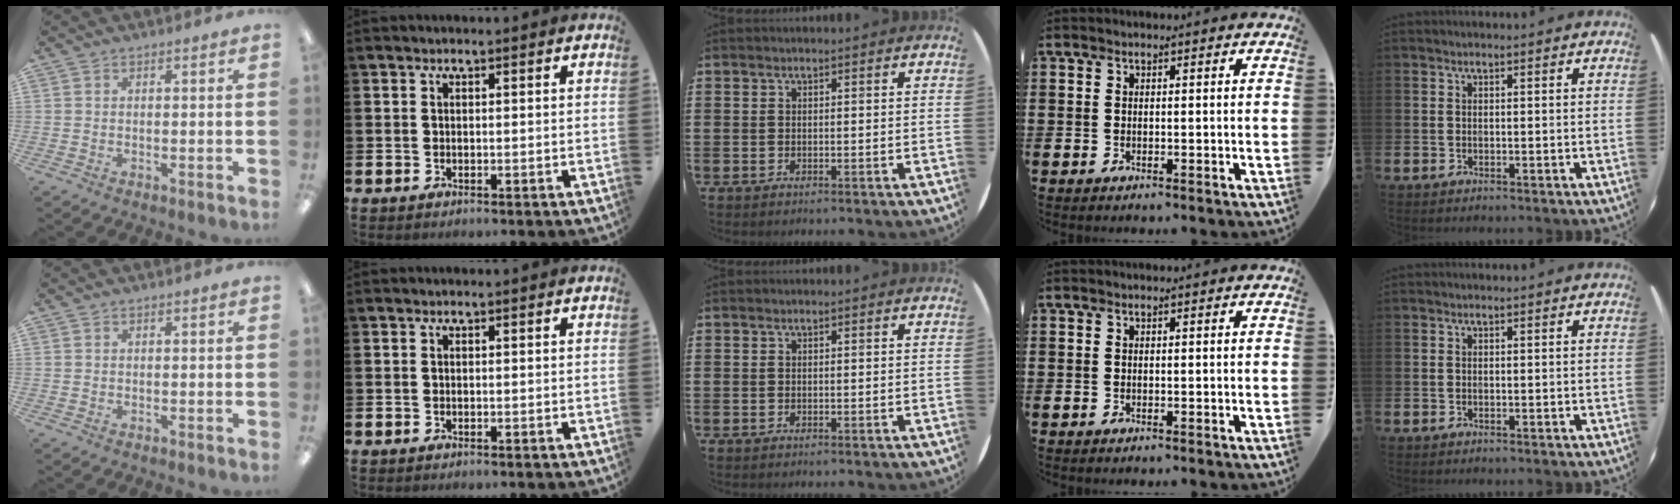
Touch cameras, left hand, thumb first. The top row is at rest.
{}